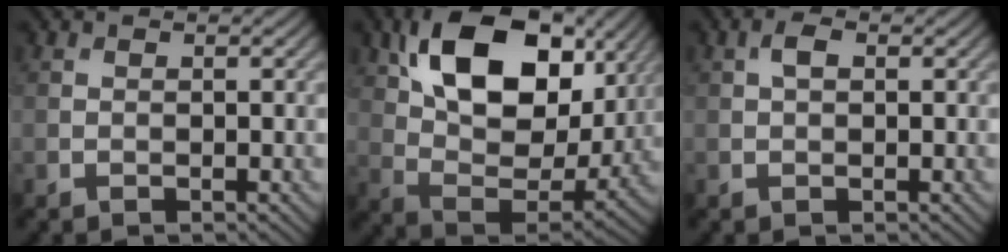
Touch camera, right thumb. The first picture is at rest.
{"total": 16.6, "force": [7.1, 9.7, 11.4], "torque": [-0.220, -0.002, 0.131]}
{"total": 1.6, "force": [0.4, 0.8, 1.3], "torque": [-0.024, 0.005, 0.004]}